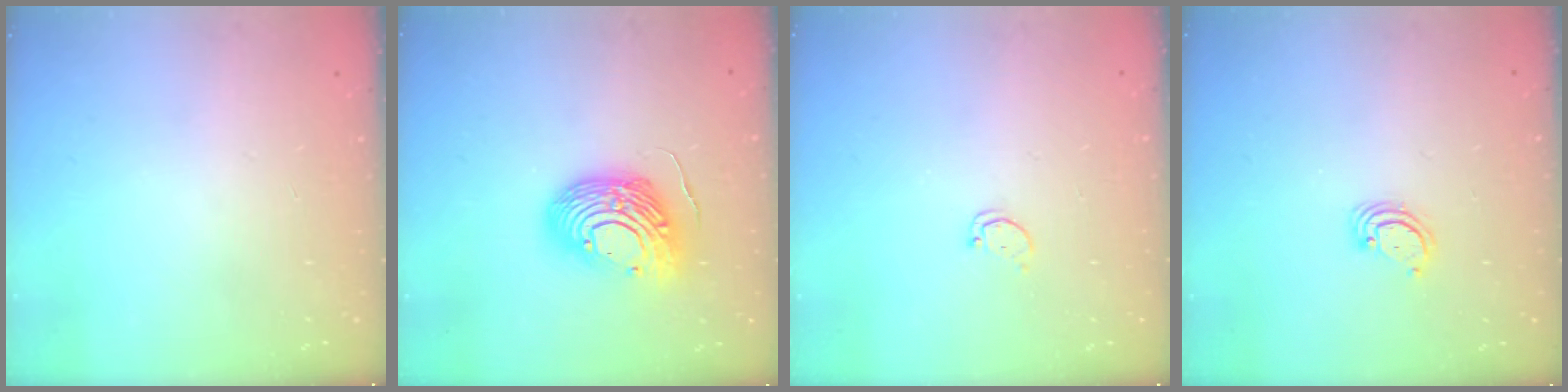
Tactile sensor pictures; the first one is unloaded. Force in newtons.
{"total": 14.0, "press": 13.9, "slide": 2.3}
{"total": 1.7, "press": 1.7, "slide": 0.2}
{"total": 3.0, "press": 3.0, "slide": 0.3}